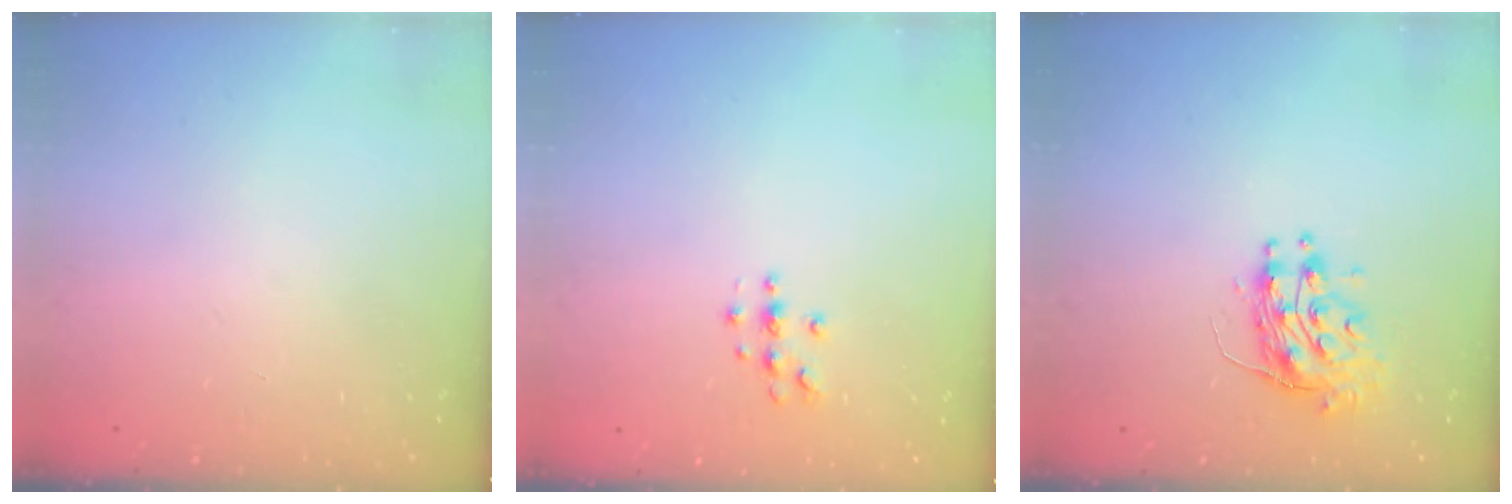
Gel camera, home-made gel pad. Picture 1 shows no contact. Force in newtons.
{"total": 4.2, "press": 4.2, "slide": 0.5}
{"total": 10.9, "press": 10.8, "slide": 0.8}